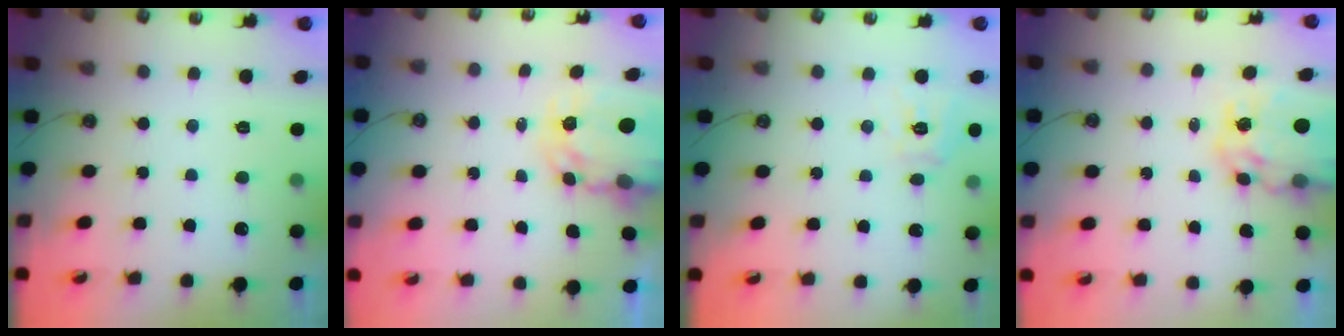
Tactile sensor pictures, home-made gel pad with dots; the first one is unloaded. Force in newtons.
{"total": 5.1, "press": 5.1, "slide": 0.2}
{"total": 9.3, "press": 9.3, "slide": 0.9}
{"total": 11.4, "press": 11.4, "slide": 0.9}